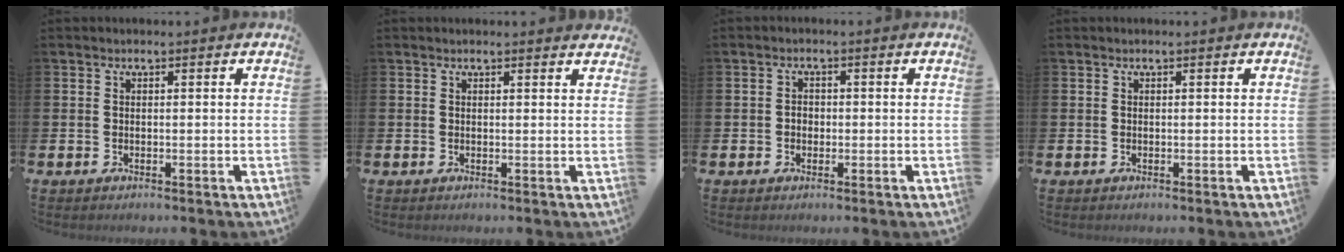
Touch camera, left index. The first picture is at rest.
{"total": 0.7, "force": [0.7, 0.0, 0.1], "torque": [0.009, -0.005, 0.011]}
{"total": 1.5, "force": [-0.3, 1.3, 0.7], "torque": [-0.004, 0.005, -0.010]}
{"total": 0.0}